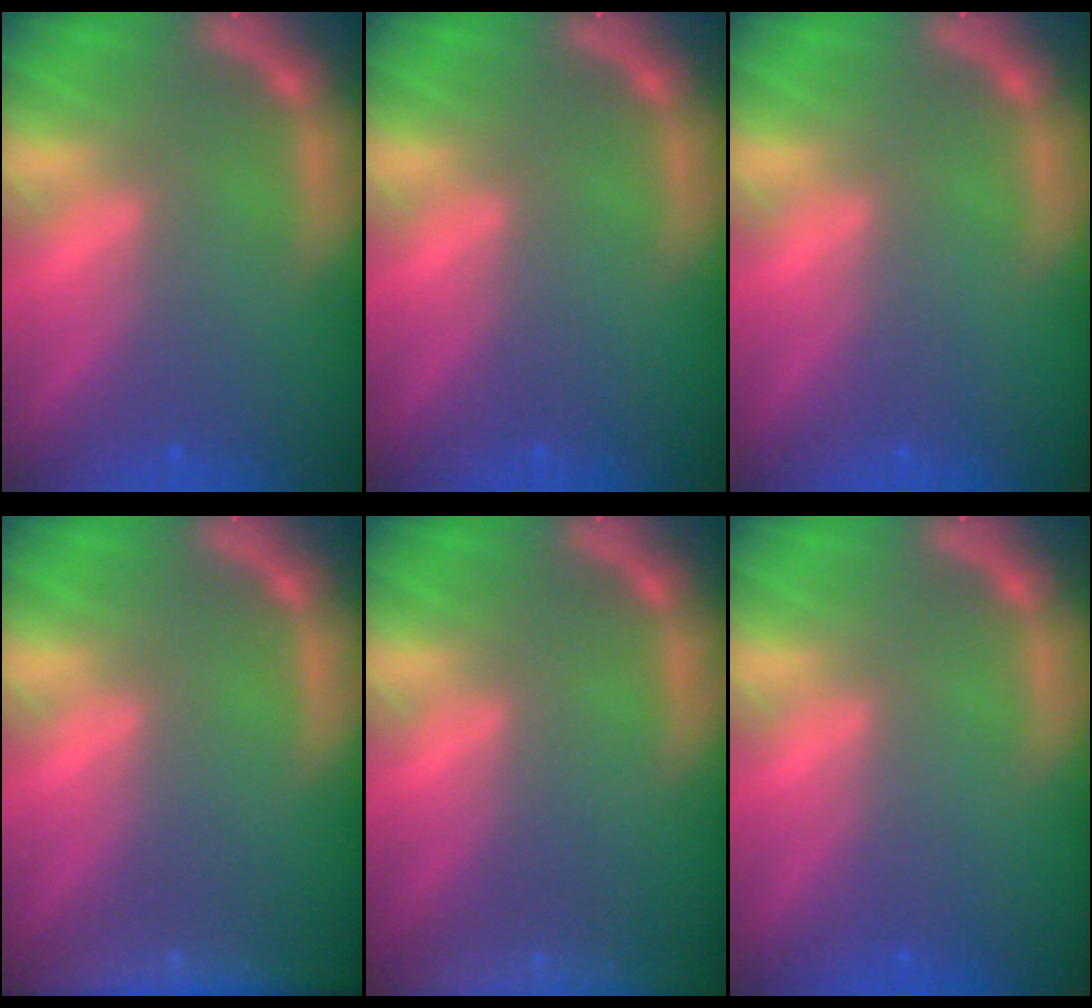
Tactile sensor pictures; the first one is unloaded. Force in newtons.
{"total": 0.0}
{"total": 0.0}
{"total": 7.4}
{"total": 9.5}
{"total": 0.0}